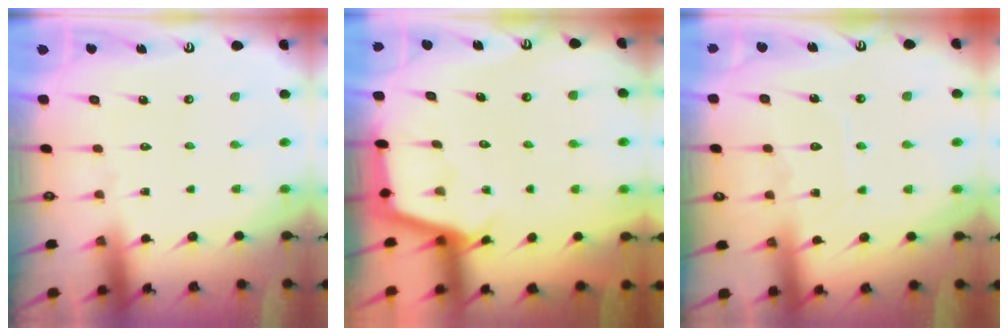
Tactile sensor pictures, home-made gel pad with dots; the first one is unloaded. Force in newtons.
{"total": 2.9, "press": 2.8, "slide": 0.4}
{"total": 6.4, "press": 6.4, "slide": 0.7}